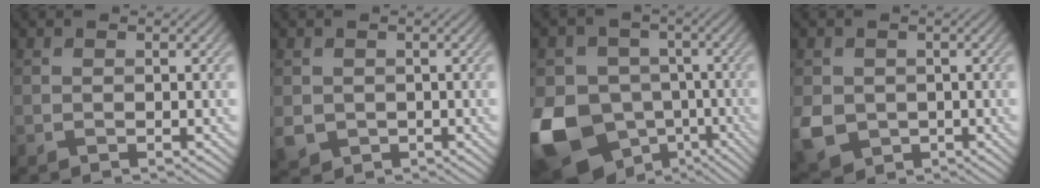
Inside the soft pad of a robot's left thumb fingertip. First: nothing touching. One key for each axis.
{"total": 2.7, "fx": -0.2, "fy": 2.6, "fz": 0.9, "tx": -0.036, "ty": -0.015, "tz": -0.002}
{"total": 15.3, "fx": -5.6, "fy": 12.3, "fz": 7.0, "tx": -0.195, "ty": -0.026, "tz": -0.104}
{"total": 5.5, "fx": -0.8, "fy": 4.8, "fz": 2.5, "tx": -0.077, "ty": -0.023, "tz": -0.019}